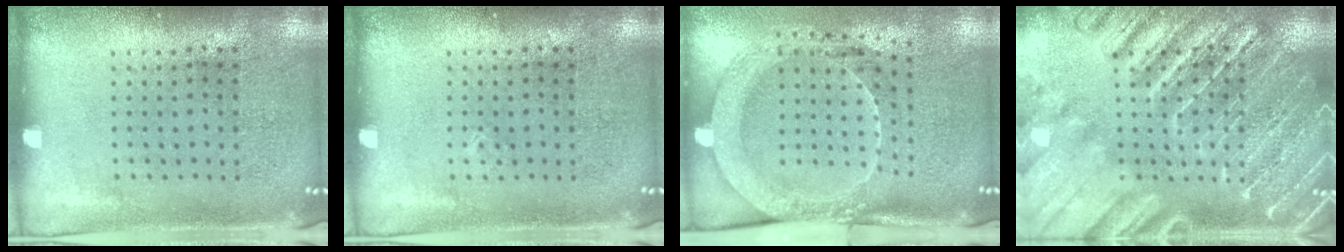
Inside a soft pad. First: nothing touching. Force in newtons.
{"total": 0.0}
{"total": 2.0, "press": 2.0, "slide": 0.3}
{"total": 3.5, "press": 3.5, "slide": 0.5}